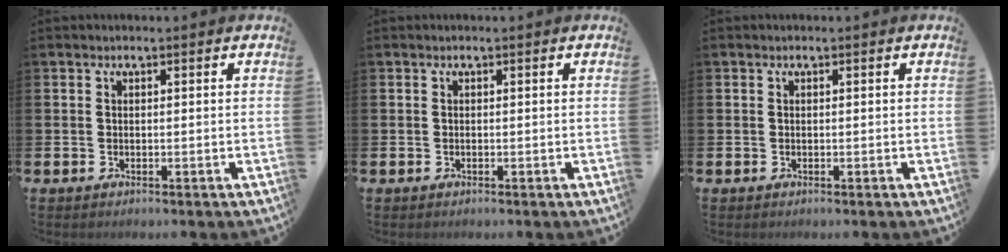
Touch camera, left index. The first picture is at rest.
{"total": 0.0}
{"total": 0.0}